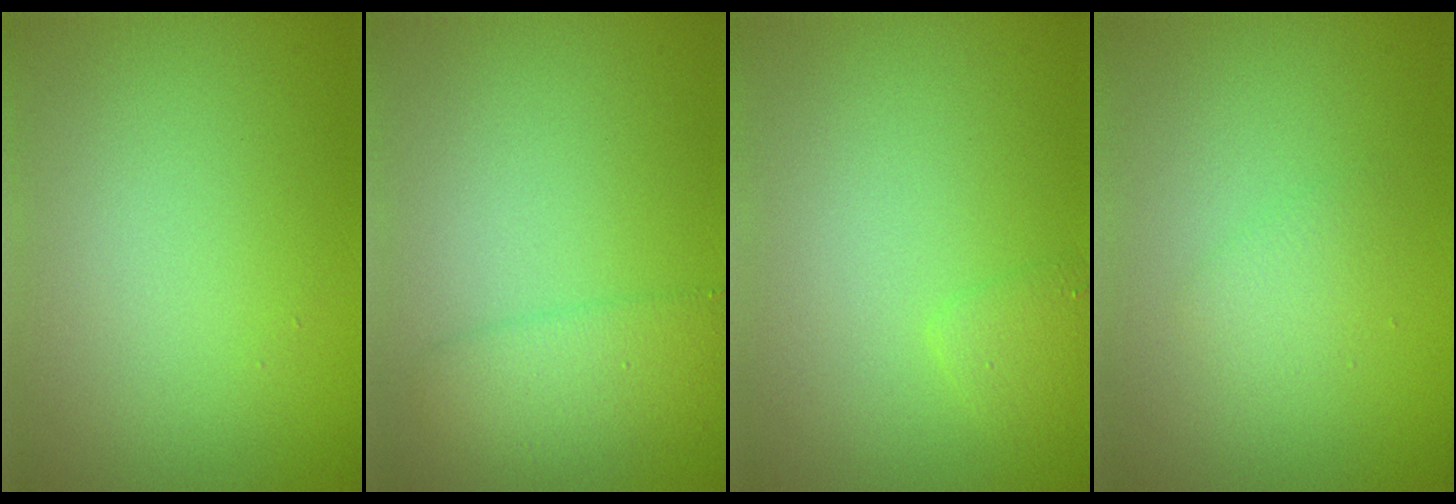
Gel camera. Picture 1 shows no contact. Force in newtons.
{"total": 2.9, "press": 2.9, "slide": 0.1}
{"total": 1.2, "press": 1.2, "slide": 0.1}
{"total": 1.3, "press": 1.3, "slide": 0.1}